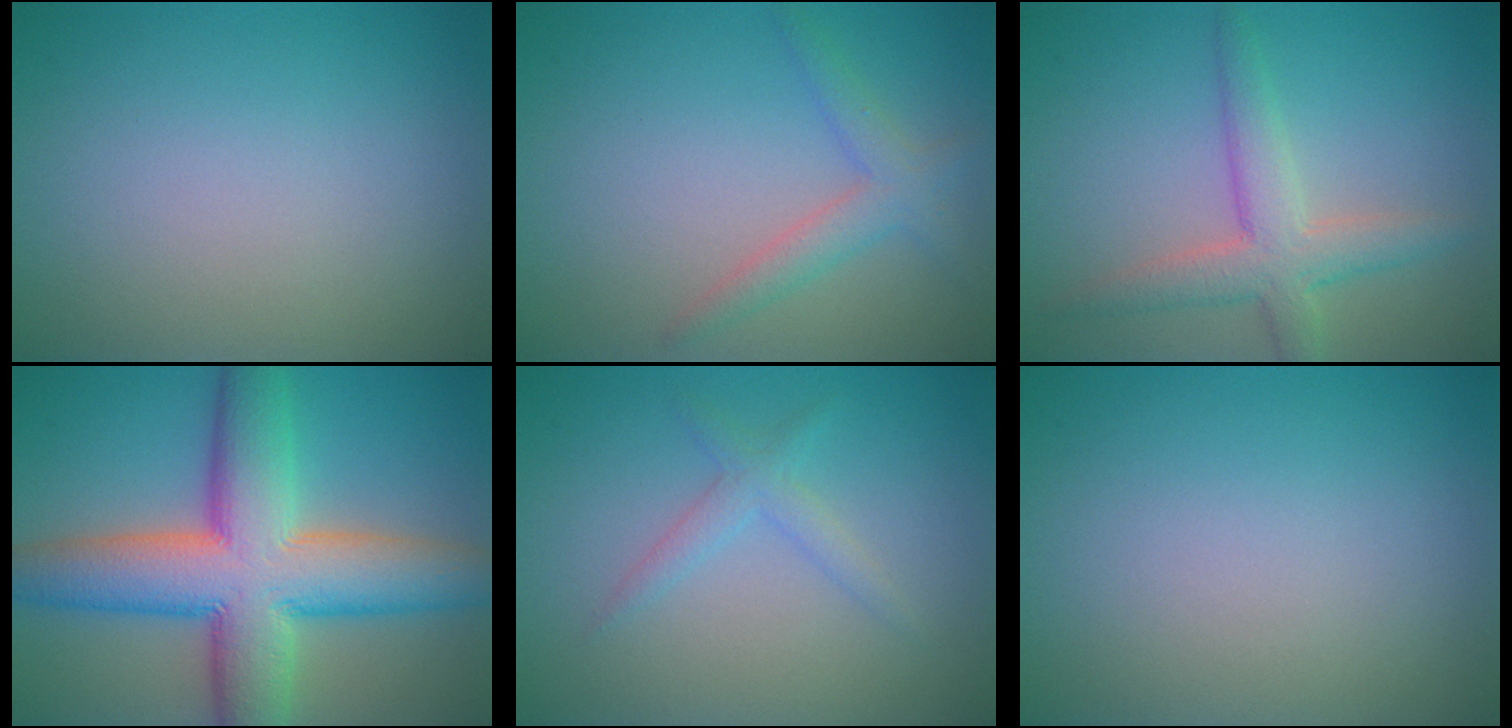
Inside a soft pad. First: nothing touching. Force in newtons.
{"total": 2.4, "press": 2.4, "slide": 0.2}
{"total": 4.1, "press": 4.1, "slide": 0.4}
{"total": 12.3, "press": 12.3, "slide": 0.6}
{"total": 1.7, "press": 1.7, "slide": 0.1}
{"total": 0.0}